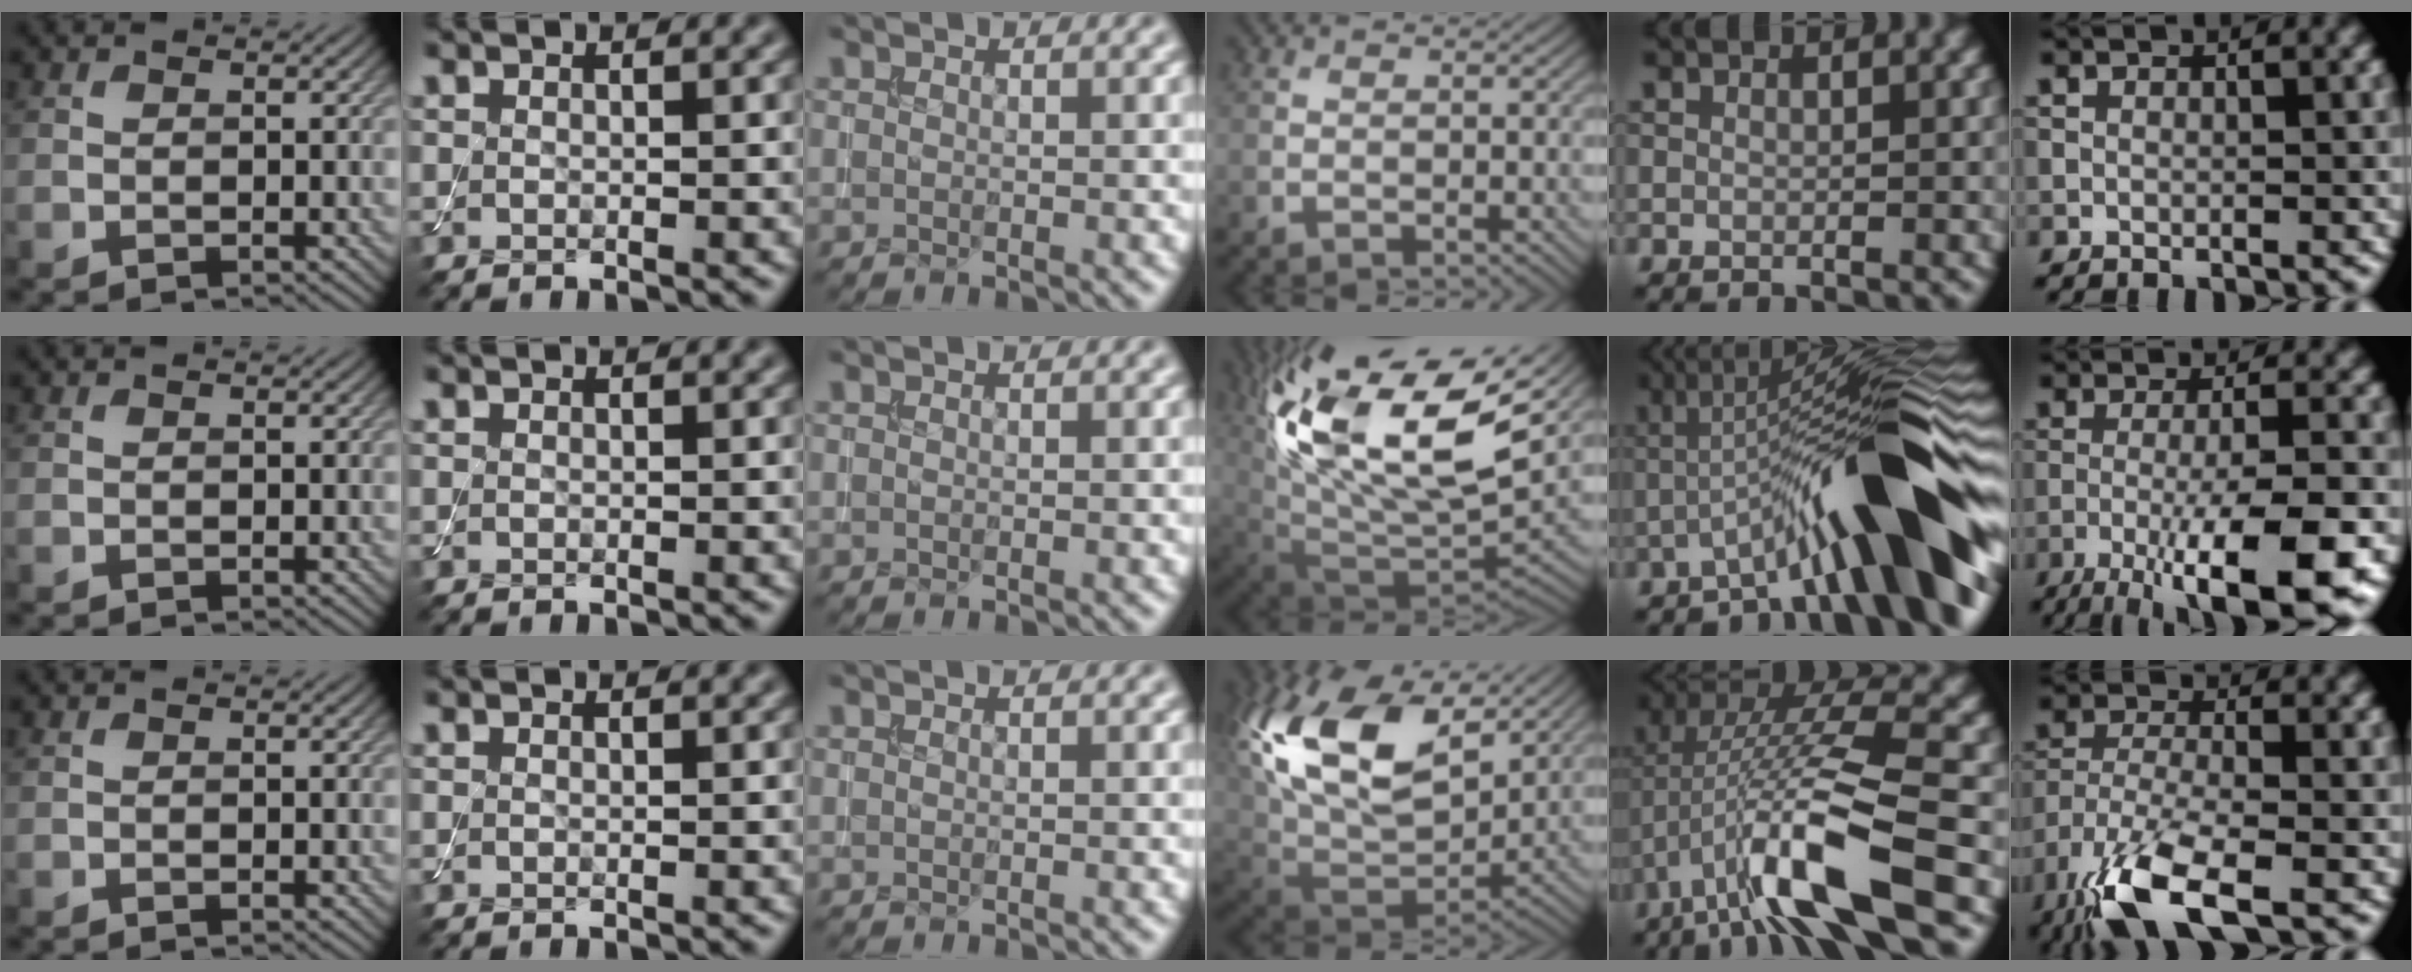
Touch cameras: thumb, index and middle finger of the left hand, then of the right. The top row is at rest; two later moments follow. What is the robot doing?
{"motion": "assemble", "object": "toy tower of hanoi"}